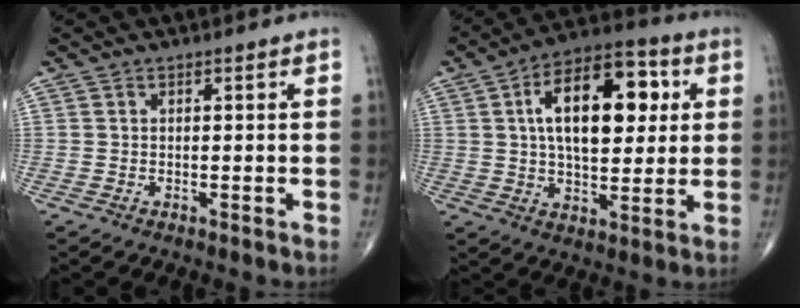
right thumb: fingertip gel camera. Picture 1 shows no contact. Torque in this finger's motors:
{"motor_torque": [2.00, 2.11, 0.68, -0.40, 0.45]}